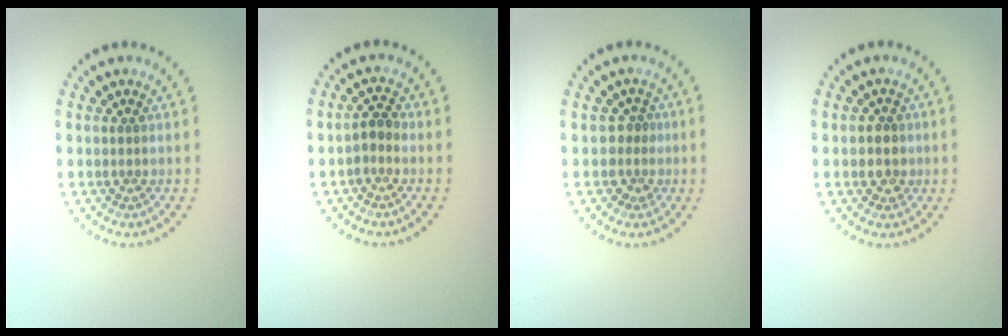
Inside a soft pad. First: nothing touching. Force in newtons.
{"total": 1.6, "press": 1.4, "slide": 0.8}
{"total": 1.8, "press": 1.4, "slide": 1.1}
{"total": 2.1, "press": 2.0, "slide": 0.8}